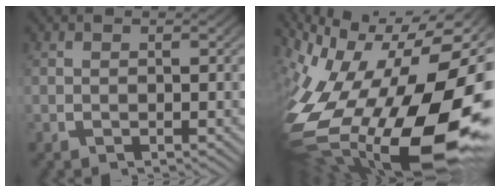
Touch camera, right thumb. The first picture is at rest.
{"total": 24.0, "force": [-3.7, 14.2, 19.0], "torque": [-0.354, -0.069, -0.020]}